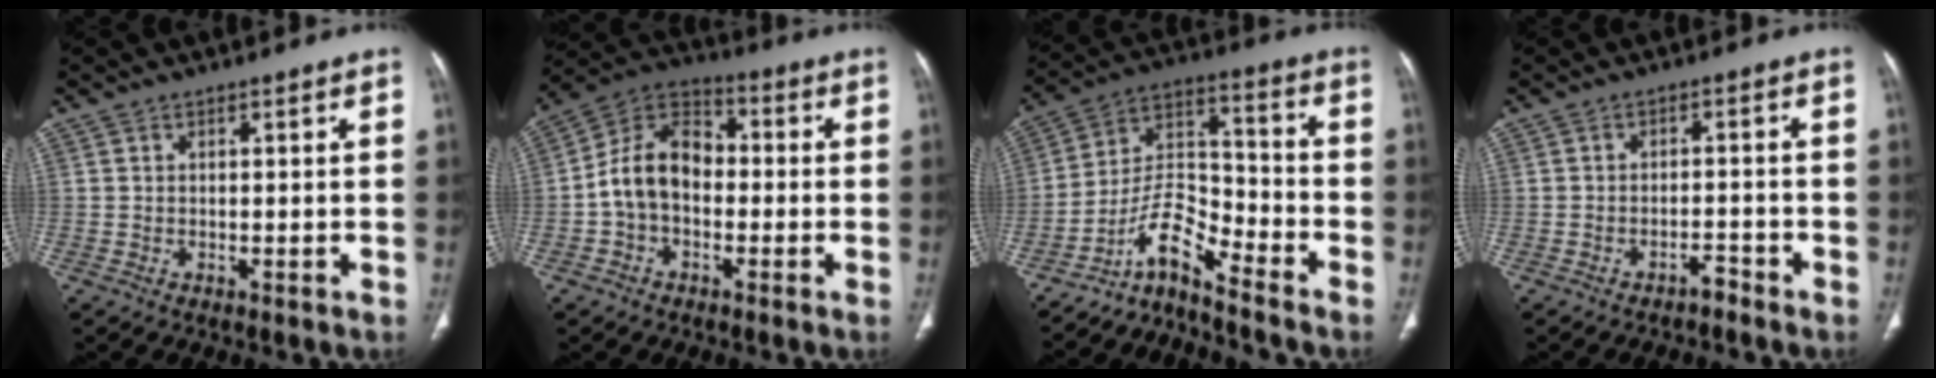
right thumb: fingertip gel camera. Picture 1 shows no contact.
{"total": 11.8, "force": [-1.5, 8.4, 8.1], "torque": [-0.133, 0.040, -0.042]}
{"total": 8.8, "force": [-7.5, 1.8, 4.2], "torque": [-0.086, 0.096, -0.146]}
{"total": 2.0, "force": [-1.8, 0.6, 0.7], "torque": [-0.012, 0.015, -0.028]}